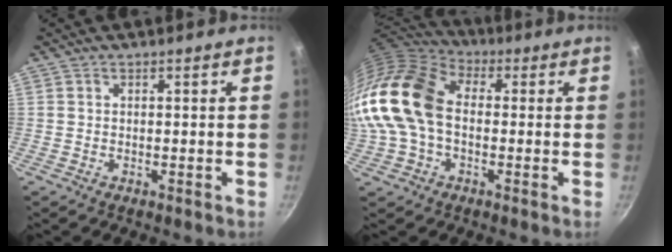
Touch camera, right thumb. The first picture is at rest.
{"total": 18.6, "force": [-0.3, 12.9, 13.4], "torque": [-0.260, 0.038, -0.018]}